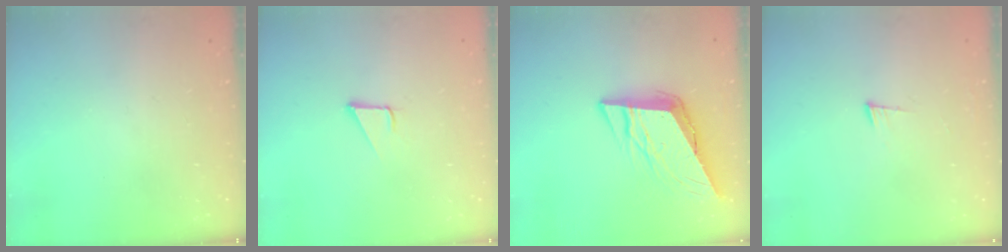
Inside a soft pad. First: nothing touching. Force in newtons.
{"total": 1.9, "press": 1.9, "slide": 0.1}
{"total": 10.4, "press": 10.2, "slide": 1.7}
{"total": 3.5, "press": 3.5, "slide": 0.5}